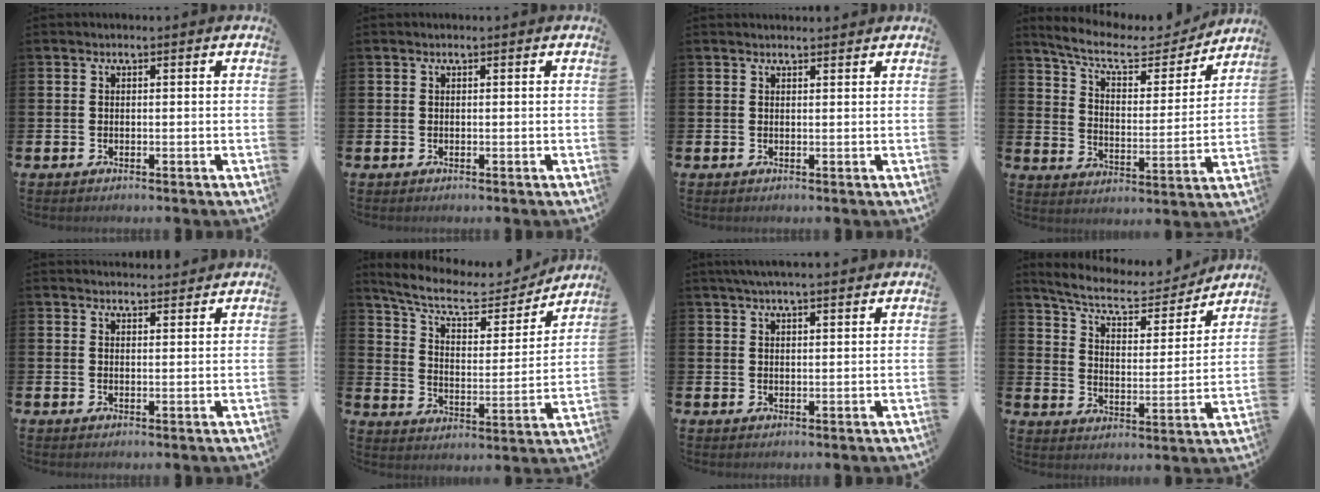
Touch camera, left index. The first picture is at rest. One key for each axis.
{"total": 0.0}
{"total": 0.8, "fx": 0.8, "fy": 0.0, "fz": 0.1, "tx": 0.007, "ty": -0.006, "tz": 0.013}
{"total": 9.1, "fx": 7.8, "fy": 2.7, "fz": 3.7, "tx": -0.098, "ty": -0.050, "tz": 0.130}
{"total": 2.1, "fx": 2.1, "fy": 0.2, "fz": -0.1, "tx": 0.006, "ty": -0.015, "tz": 0.037}
{"total": 9.3, "fx": 7.9, "fy": 3.1, "fz": 3.8, "tx": -0.101, "ty": -0.052, "tz": 0.130}
{"total": 3.3, "fx": 2.9, "fy": 0.2, "fz": 1.5, "tx": -0.034, "ty": -0.003, "tz": 0.053}
{"total": 8.0, "fx": 7.0, "fy": 2.2, "fz": 3.0, "tx": -0.088, "ty": -0.047, "tz": 0.118}